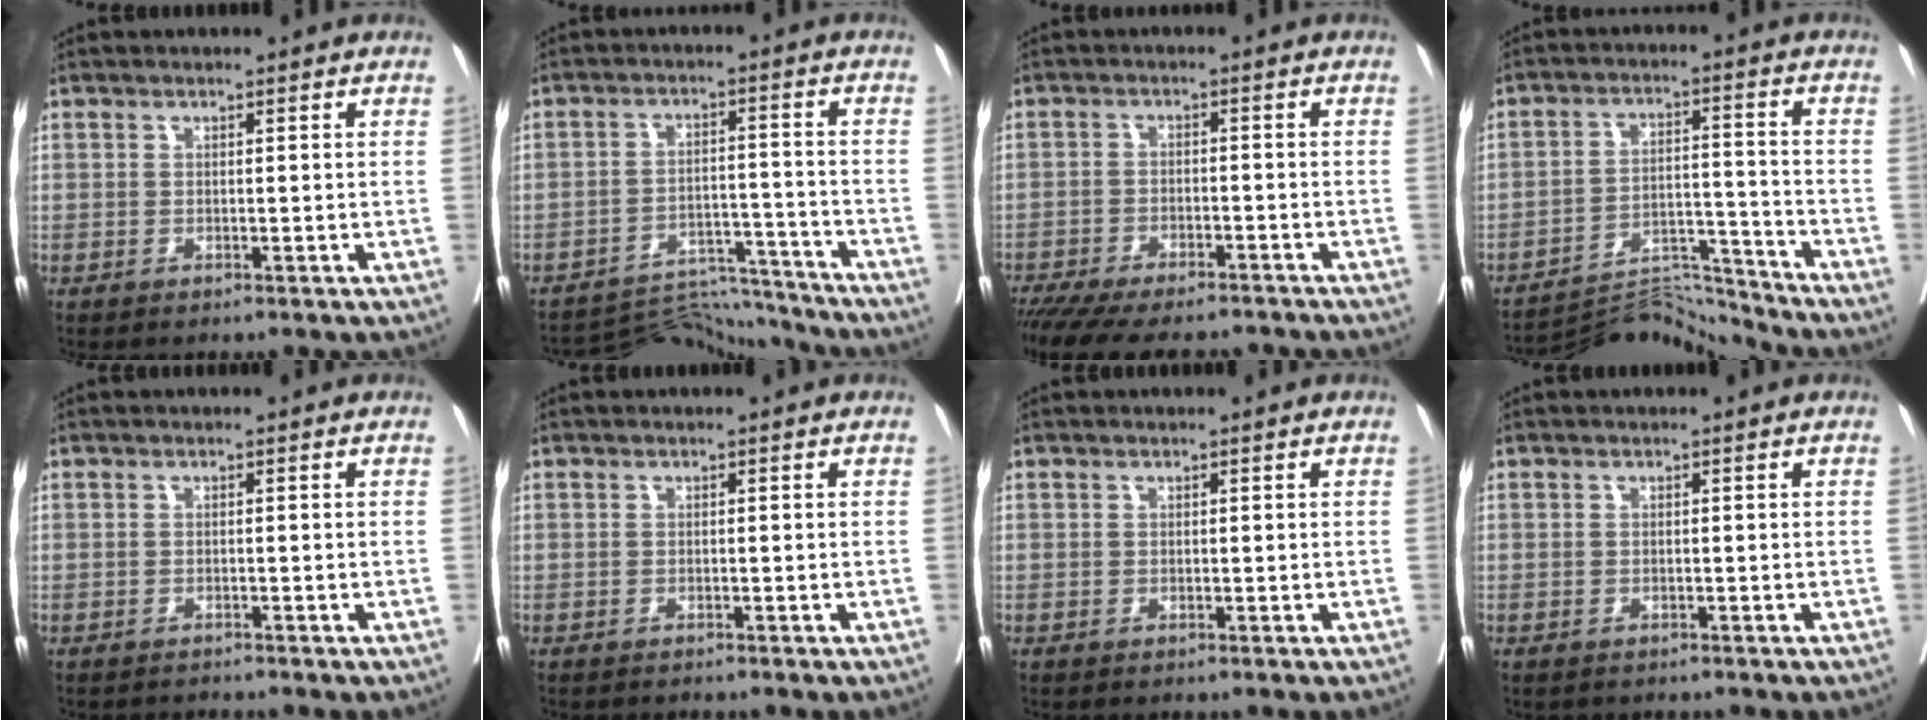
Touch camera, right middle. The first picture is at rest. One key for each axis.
{"total": 8.7, "fx": -8.6, "fy": 0.1, "fz": -1.7, "tx": 0.026, "ty": 0.019, "tz": -0.137}
{"total": 14.8, "fx": -12.7, "fy": 3.4, "fz": 6.9, "tx": -0.145, "ty": -0.025, "tz": -0.185}
{"total": 8.7, "fx": -8.4, "fy": -1.6, "fz": -1.7, "tx": 0.023, "ty": 0.028, "tz": -0.143}
{"total": 0.8, "fx": -0.7, "fy": 0.0, "fz": -0.3, "tx": 0.000, "ty": -0.006, "tz": -0.013}
{"total": 0.6, "fx": -0.6, "fy": 0.0, "fz": 0.0, "tx": -0.005, "ty": -0.003, "tz": -0.011}
{"total": 0.0}
{"total": 1.0, "fx": -0.8, "fy": 0.5, "fz": 0.0, "tx": -0.010, "ty": 0.000, "tz": -0.014}